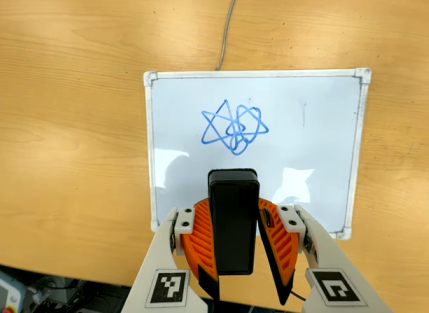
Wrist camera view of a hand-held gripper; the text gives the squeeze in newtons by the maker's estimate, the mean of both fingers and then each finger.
{"total": 7.2, "left": 6.5, "right": 7.8}